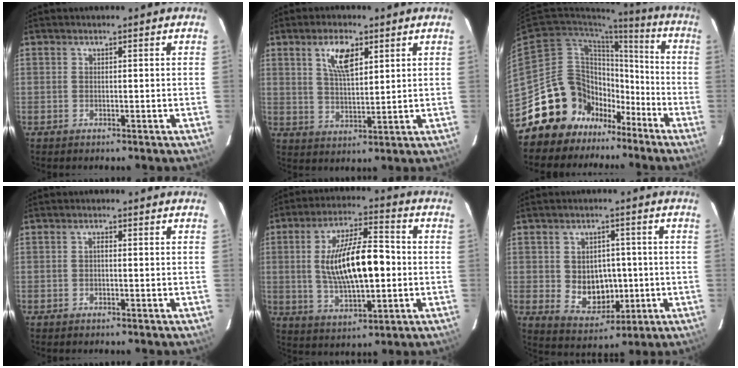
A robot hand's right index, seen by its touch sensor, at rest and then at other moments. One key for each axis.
{"total": 7.1, "fx": 3.5, "fy": 2.8, "fz": 5.5, "tx": -0.098, "ty": 0.007, "tz": 0.068}
{"total": 17.9, "fx": -11.6, "fy": 13.1, "fz": 3.6, "tx": -0.094, "ty": 0.060, "tz": -0.189}
{"total": 0.7, "fx": -0.2, "fy": 0.3, "fz": 0.6, "tx": -0.011, "ty": 0.006, "tz": -0.004}
{"total": 15.5, "fx": -0.1, "fy": 5.6, "fz": 14.5, "tx": -0.263, "ty": 0.007, "tz": 0.005}
{"total": 8.5, "fx": -0.5, "fy": 7.0, "fz": 4.8, "tx": -0.095, "ty": 0.001, "tz": 0.014}